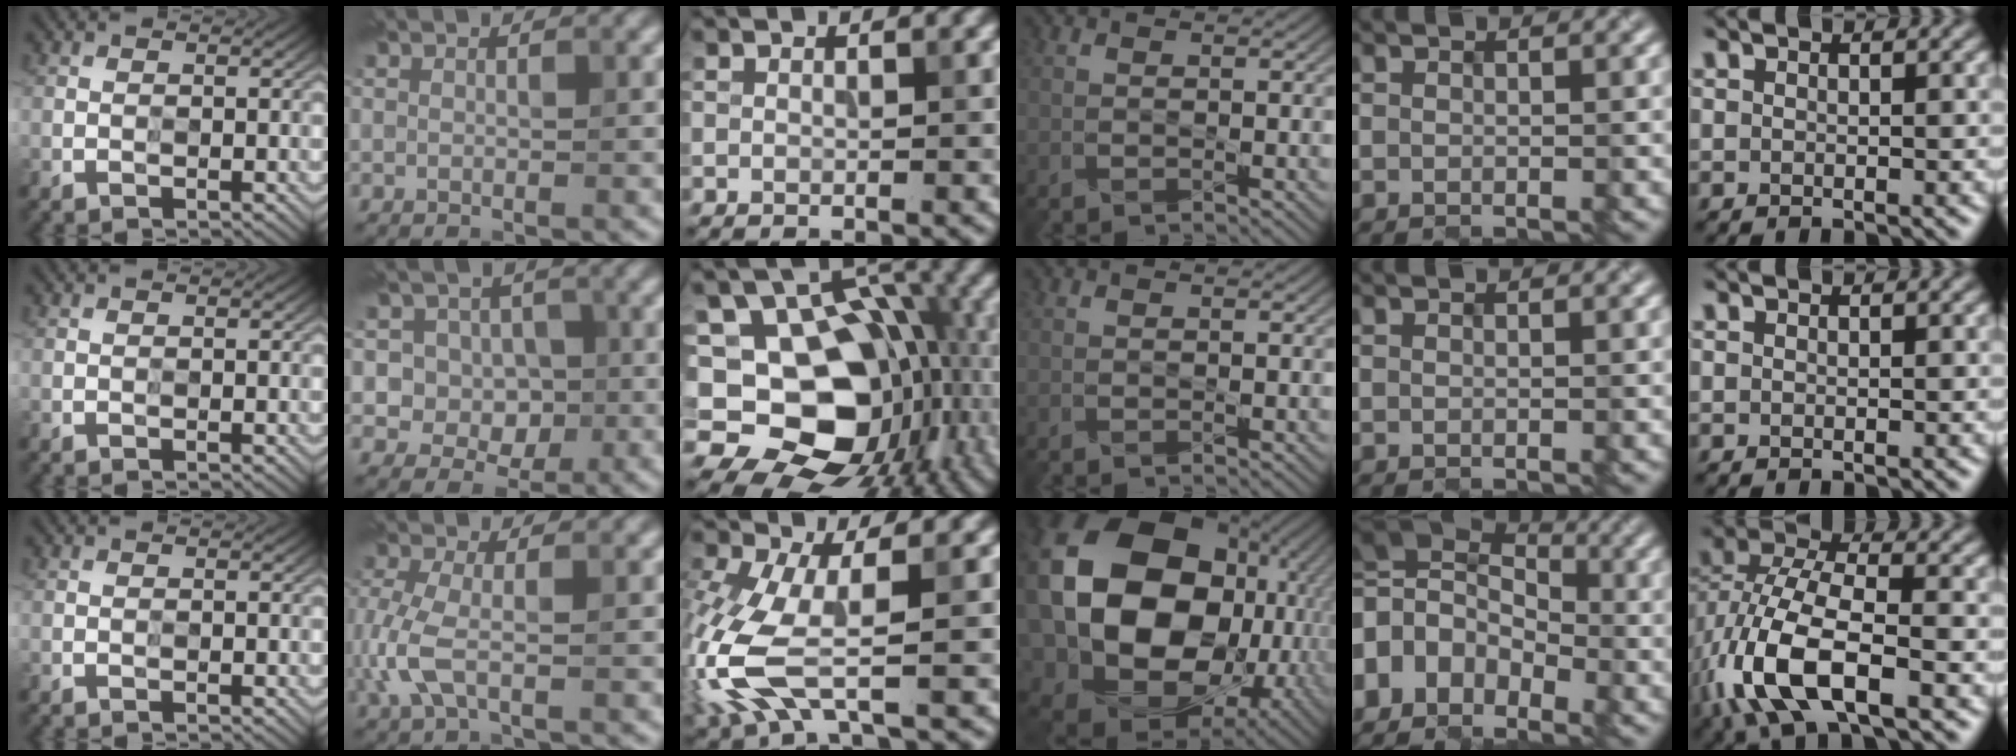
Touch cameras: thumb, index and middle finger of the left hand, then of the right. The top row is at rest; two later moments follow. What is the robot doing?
{"motion": "wipe", "object": "mirror"}